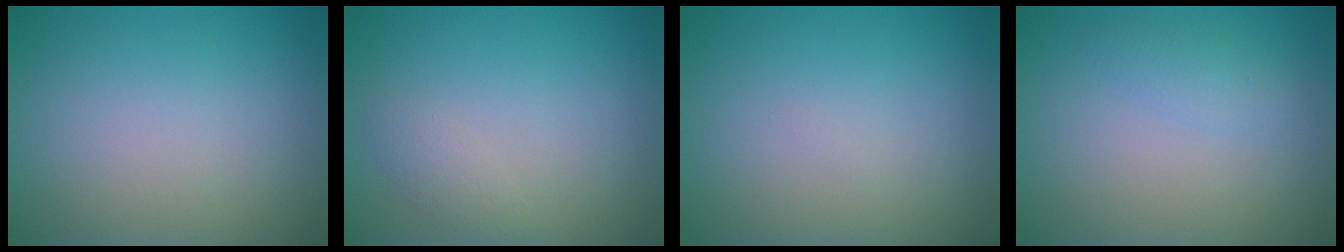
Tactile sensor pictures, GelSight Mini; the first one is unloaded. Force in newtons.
{"total": 1.1, "press": 1.1, "slide": 0.1}
{"total": 0.0}
{"total": 1.3, "press": 1.3, "slide": 0.1}